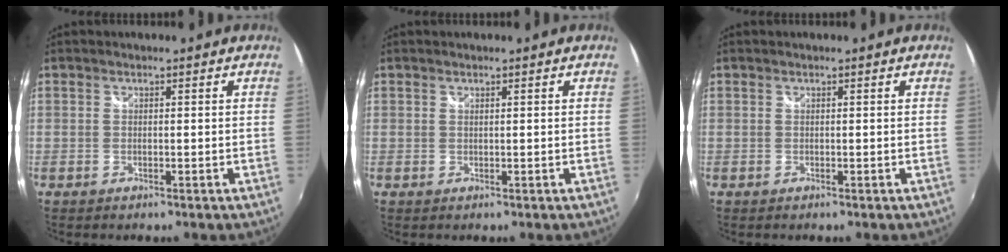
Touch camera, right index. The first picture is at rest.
{"total": 0.0}
{"total": 0.0}